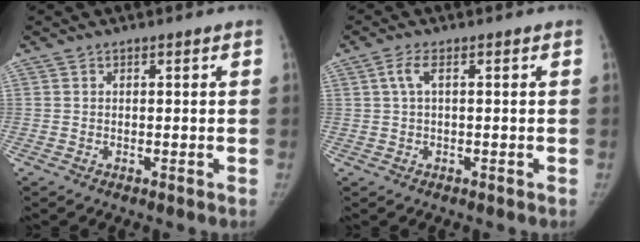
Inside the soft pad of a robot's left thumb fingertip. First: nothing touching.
{"total": 2.1, "force": [0.5, 0.6, 2.0], "torque": [-0.056, 0.013, 0.013]}